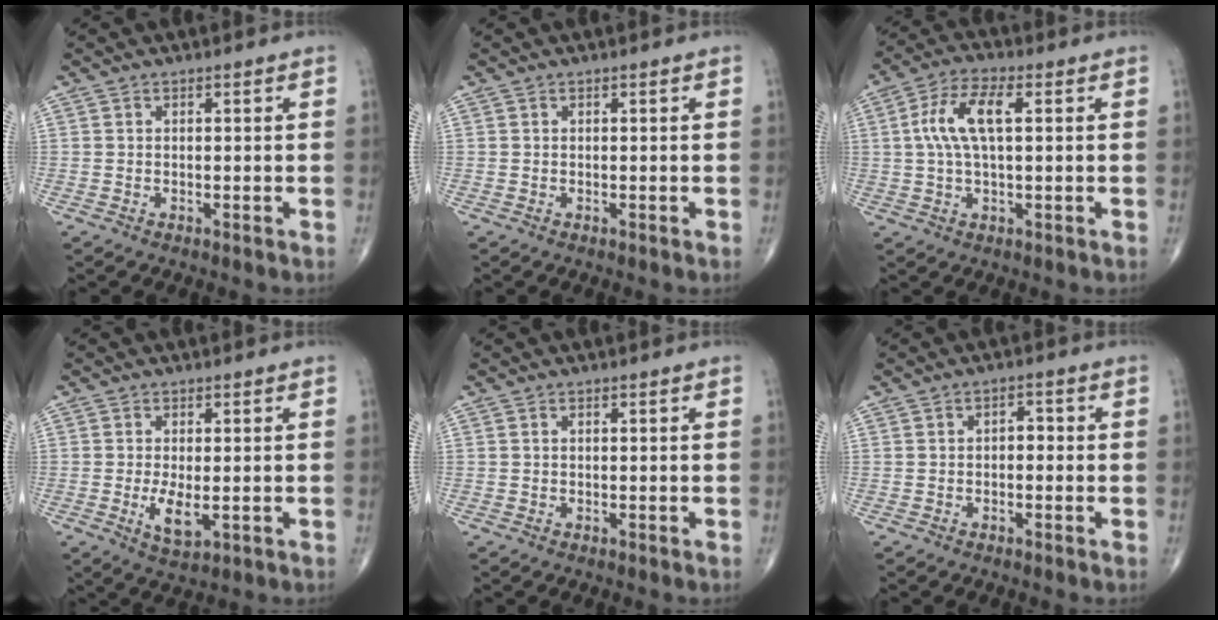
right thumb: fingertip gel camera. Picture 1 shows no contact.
{"total": 0.0}
{"total": 9.2, "force": [1.6, 3.6, 8.3], "torque": [-0.177, 0.020, 0.028]}
{"total": 4.7, "force": [-0.8, 1.9, 4.2], "torque": [-0.080, -0.013, -0.008]}
{"total": 0.0}
{"total": 2.0, "force": [-0.2, 1.3, 1.6], "torque": [-0.009, 0.009, -0.011]}